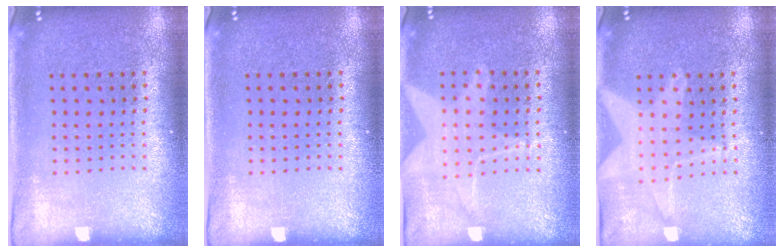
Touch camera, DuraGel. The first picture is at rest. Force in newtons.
{"total": 0.0}
{"total": 1.4, "press": 1.4, "slide": 0.5}
{"total": 1.8, "press": 1.6, "slide": 0.9}